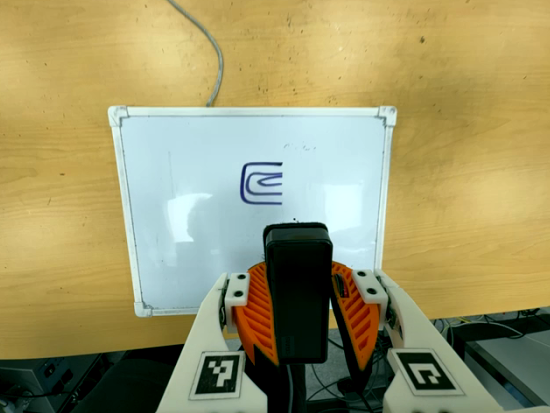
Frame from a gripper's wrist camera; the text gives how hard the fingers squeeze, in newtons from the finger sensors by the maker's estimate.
{"total": 11.8, "left": 11.1, "right": 12.5}